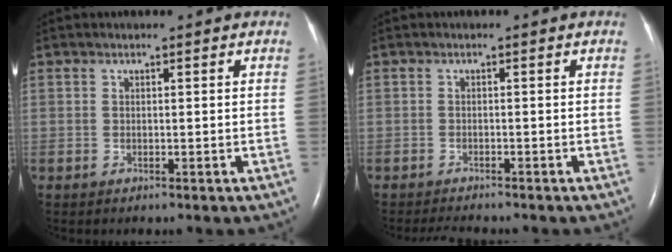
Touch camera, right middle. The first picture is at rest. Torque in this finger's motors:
{"motor_torque": [0.05, -0.05, -0.03, -0.01]}